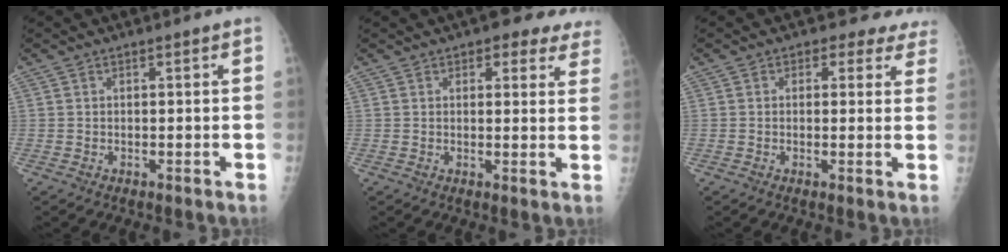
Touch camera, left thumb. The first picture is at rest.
{"total": 9.3, "force": [6.9, 3.7, 5.0], "torque": [-0.013, -0.021, 0.070]}
{"total": 5.6, "force": [4.6, 3.2, 0.7], "torque": [0.031, -0.017, 0.032]}